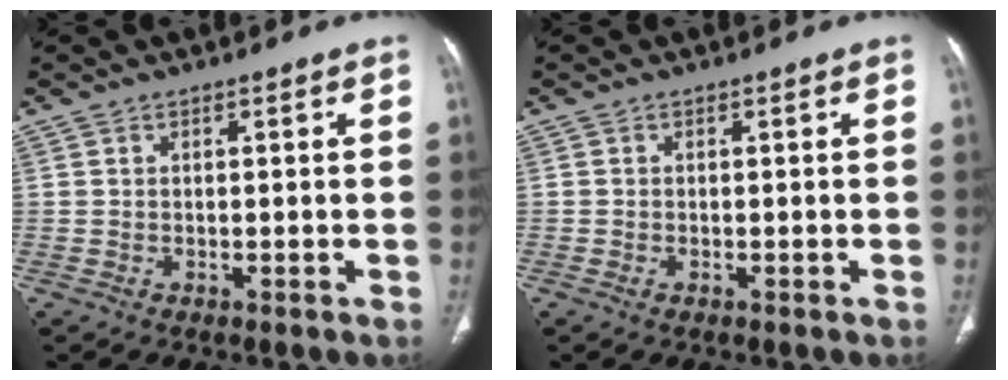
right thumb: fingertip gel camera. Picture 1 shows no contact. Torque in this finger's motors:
{"motor_torque": [3.26, 1.21, 0.28, -0.37, 0.08]}